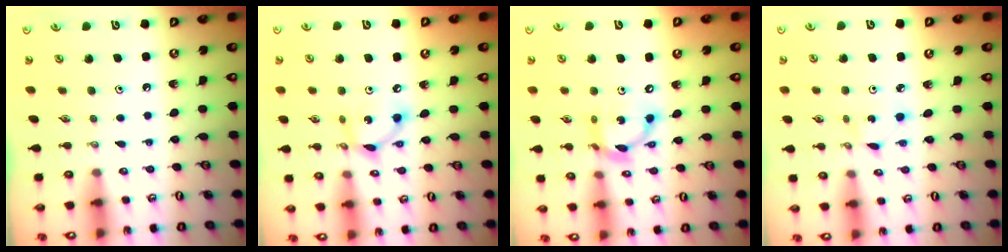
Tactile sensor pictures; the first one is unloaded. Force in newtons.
{"total": 8.0, "press": 8.0, "slide": 0.4}
{"total": 11.3, "press": 11.3, "slide": 0.8}
{"total": 2.0, "press": 2.0, "slide": 0.3}